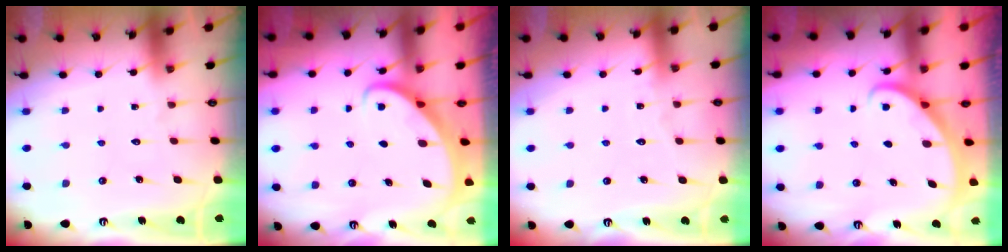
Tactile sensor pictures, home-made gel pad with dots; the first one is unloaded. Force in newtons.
{"total": 2.8, "press": 2.8, "slide": 0.2}
{"total": 3.1, "press": 3.1, "slide": 0.3}
{"total": 2.7, "press": 2.7, "slide": 0.1}